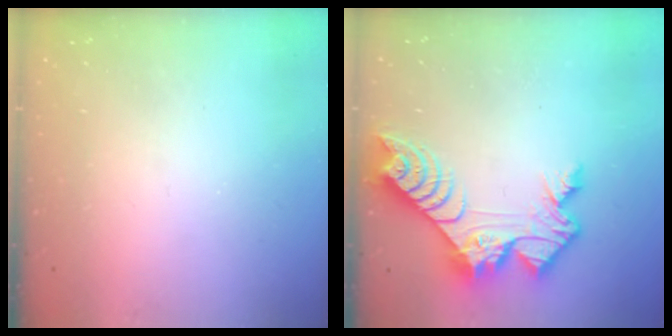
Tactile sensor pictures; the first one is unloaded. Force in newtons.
{"total": 11.8, "press": 11.7, "slide": 0.8}